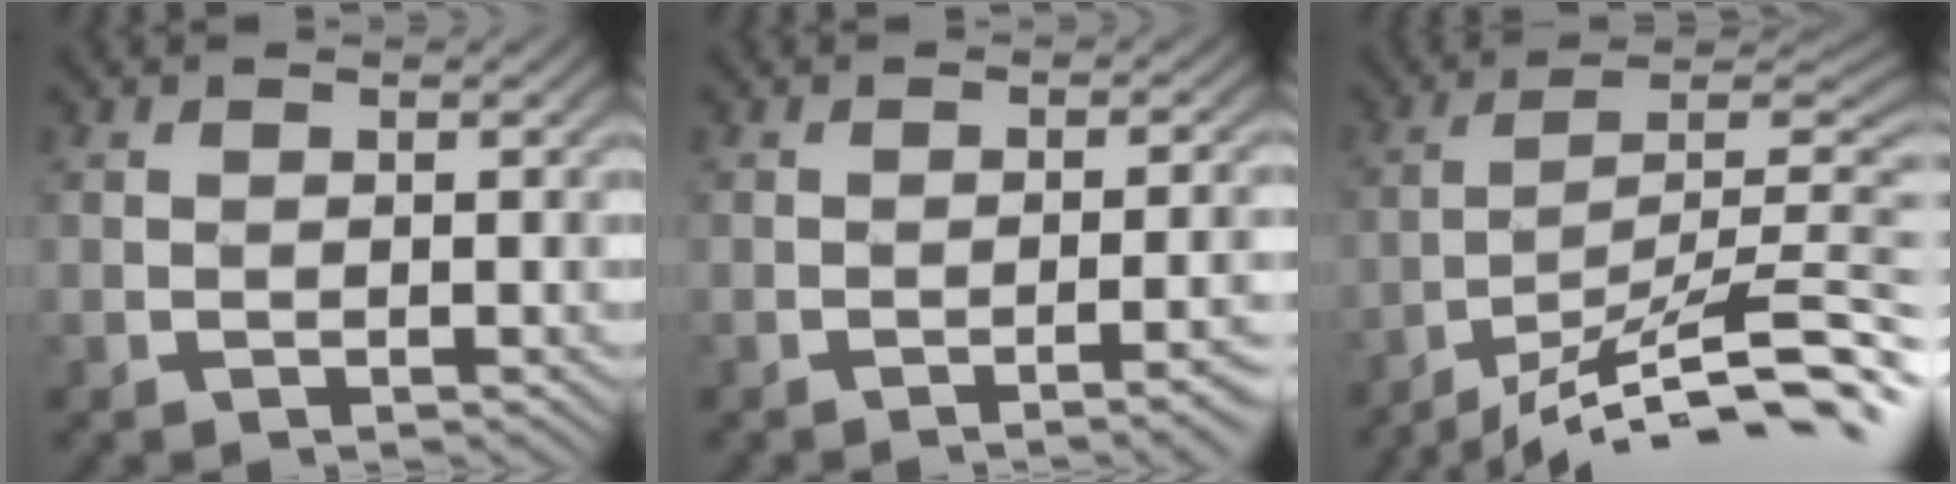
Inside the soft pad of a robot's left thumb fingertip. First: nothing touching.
{"total": 4.8, "force": [-2.1, 0.9, 4.2], "torque": [-0.048, 0.012, -0.034]}
{"total": 13.4, "force": [-9.3, 2.5, 9.4], "torque": [-0.154, 0.005, -0.149]}